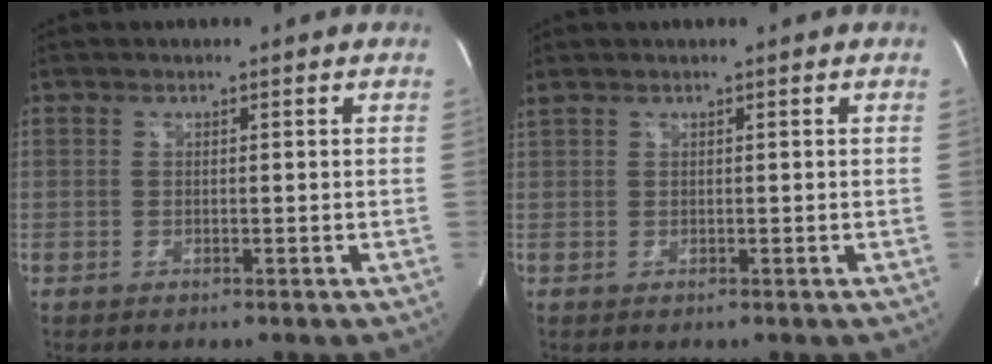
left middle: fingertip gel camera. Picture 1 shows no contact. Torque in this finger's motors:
{"motor_torque": [0.91, -0.87, 0.58, 0.21]}